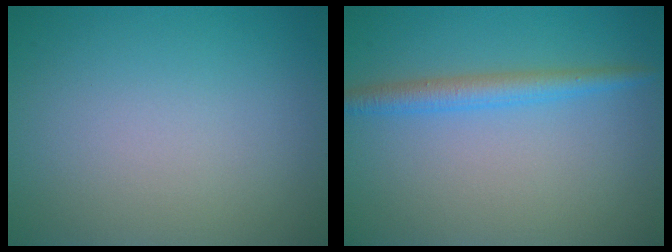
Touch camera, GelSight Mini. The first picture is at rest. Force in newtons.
{"total": 2.6, "press": 2.6, "slide": 0.1}